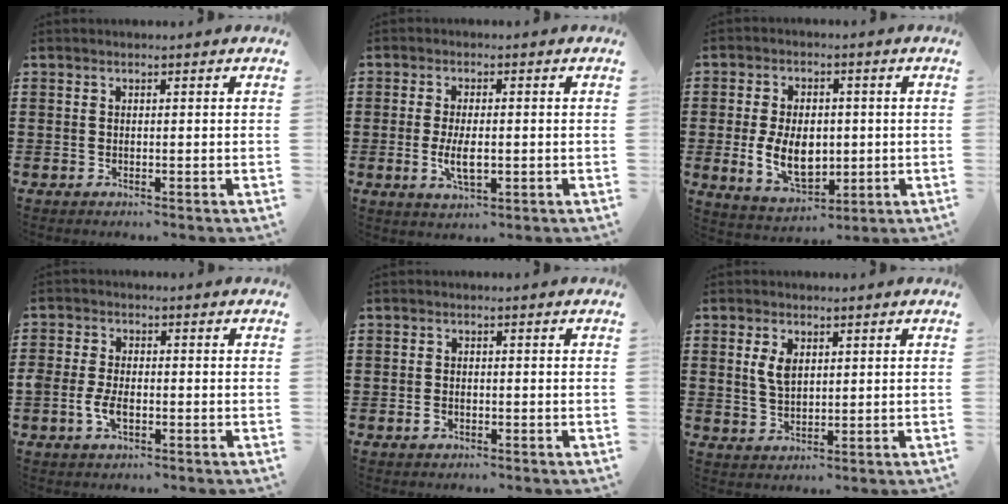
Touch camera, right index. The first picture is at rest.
{"total": 4.9, "force": [-0.7, 2.0, 4.4], "torque": [-0.090, -0.003, -0.014]}
{"total": 8.6, "force": [-0.8, 5.6, 6.5], "torque": [-0.128, 0.000, -0.019]}
{"total": 4.1, "force": [-1.1, 2.3, 3.2], "torque": [-0.080, -0.003, -0.025]}
{"total": 1.4, "force": [-0.7, 0.9, 0.9], "torque": [-0.027, -0.003, -0.015]}
{"total": 3.8, "force": [1.2, 2.2, 2.8], "torque": [-0.062, 0.008, 0.021]}